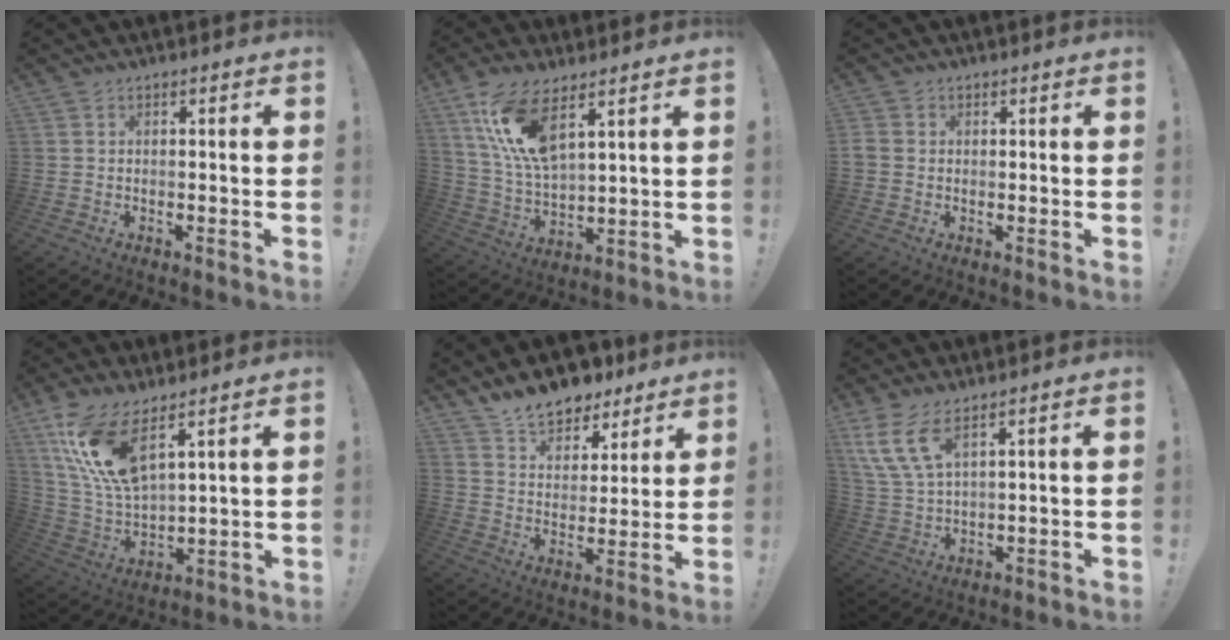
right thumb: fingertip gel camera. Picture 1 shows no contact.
{"total": 14.1, "force": [8.2, 5.3, 10.2], "torque": [-0.211, -0.035, 0.150]}
{"total": 2.7, "force": [0.4, 2.5, 0.9], "torque": [-0.018, 0.006, 0.010]}
{"total": 15.6, "force": [9.7, 5.6, 10.8], "torque": [-0.228, -0.052, 0.177]}
{"total": 11.7, "force": [10.4, 4.8, 2.2], "torque": [-0.052, -0.081, 0.197]}
{"total": 9.7, "force": [6.1, 3.4, 6.7], "torque": [-0.146, -0.020, 0.119]}